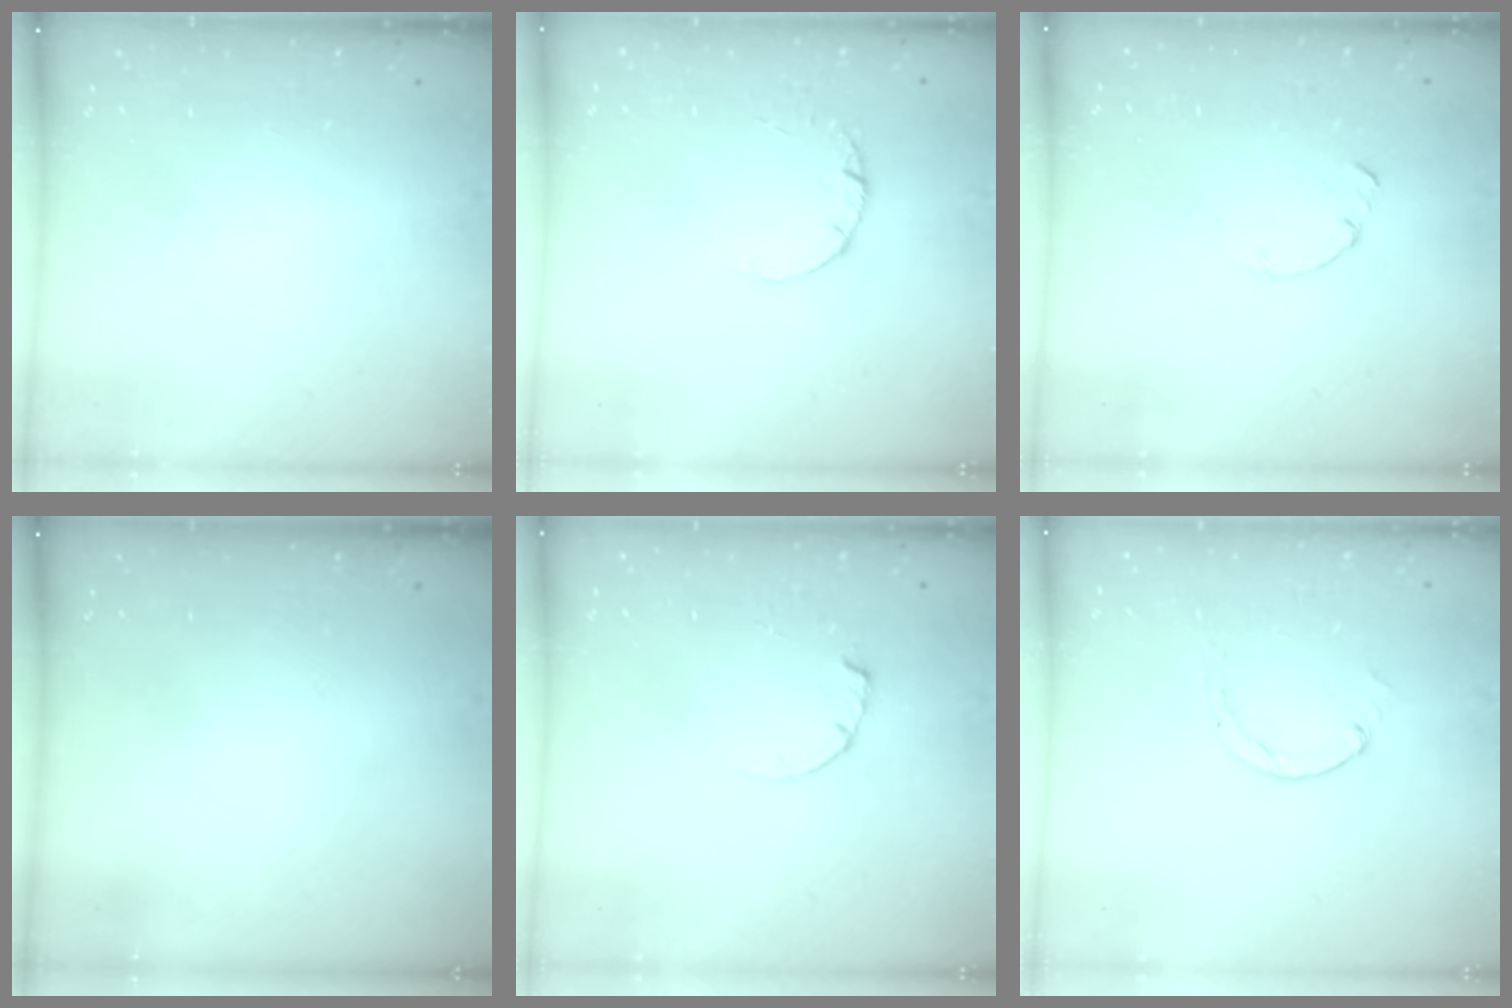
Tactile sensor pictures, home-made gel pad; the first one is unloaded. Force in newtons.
{"total": 1.8, "press": 1.8, "slide": 0.1}
{"total": 0.0}
{"total": 0.0}
{"total": 2.4, "press": 2.4, "slide": 0.3}
{"total": 1.3, "press": 1.2, "slide": 0.2}